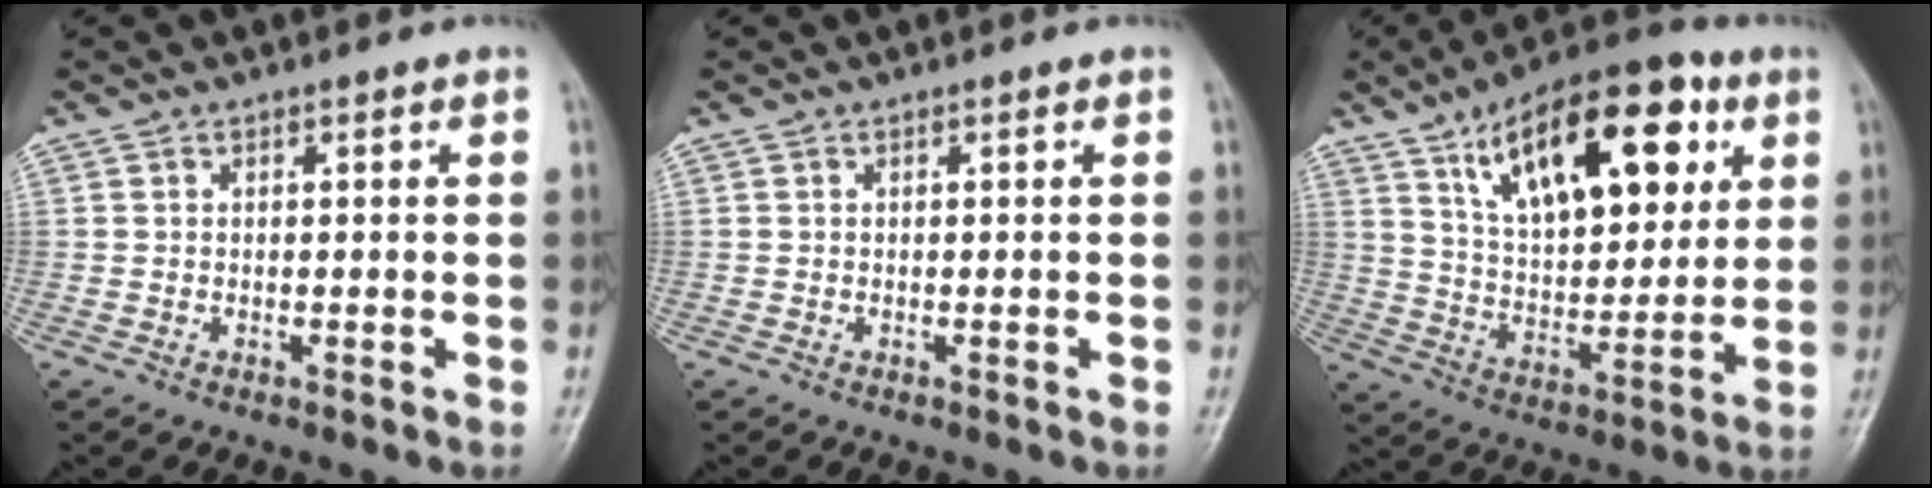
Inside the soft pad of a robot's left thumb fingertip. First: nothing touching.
{"total": 0.0}
{"total": 22.9, "force": [9.8, 11.1, 17.4], "torque": [-0.228, -0.024, 0.162]}